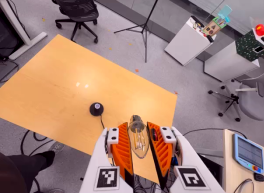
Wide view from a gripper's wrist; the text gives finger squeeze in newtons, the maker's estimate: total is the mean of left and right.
{"total": 12.3, "left": 12.8, "right": 11.8}